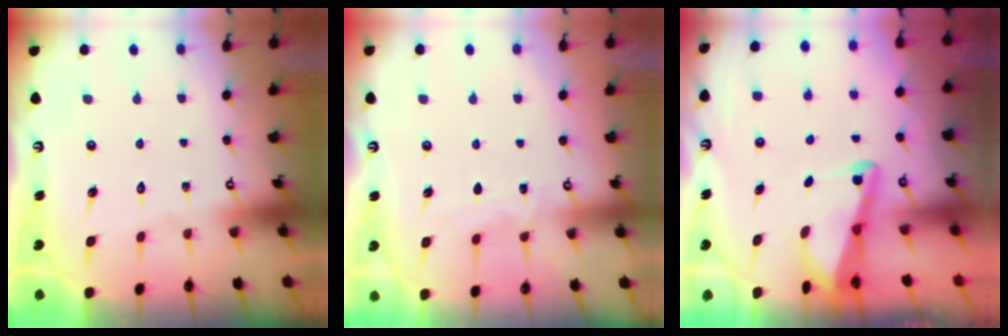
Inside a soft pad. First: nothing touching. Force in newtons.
{"total": 5.3, "press": 5.2, "slide": 0.6}
{"total": 3.0, "press": 3.0, "slide": 0.3}